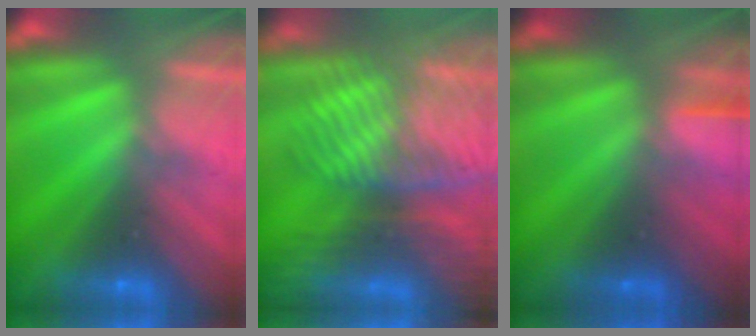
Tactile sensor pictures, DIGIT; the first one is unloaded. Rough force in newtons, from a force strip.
{"total": 8.5}
{"total": 1.4}